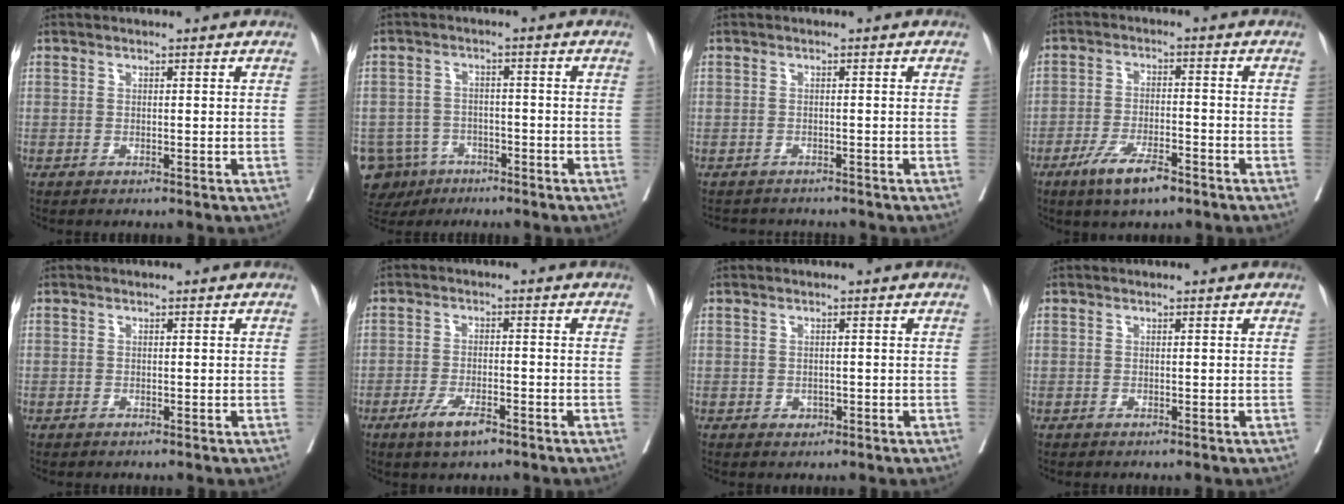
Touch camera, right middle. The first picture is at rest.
{"total": 9.3, "force": [-5.6, 7.2, 2.0], "torque": [-0.049, 0.003, -0.084]}
{"total": 4.1, "force": [-3.8, 1.4, 0.3], "torque": [0.003, -0.003, -0.054]}
{"total": 7.2, "force": [-4.7, 1.7, 5.2], "torque": [-0.099, -0.008, -0.080]}
{"total": 0.0}
{"total": 4.8, "force": [-3.1, 1.2, 3.5], "torque": [-0.072, -0.005, -0.052]}
{"total": 1.0, "force": [-0.4, 0.8, 0.4], "torque": [-0.005, 0.002, -0.003]}
{"total": 0.0}